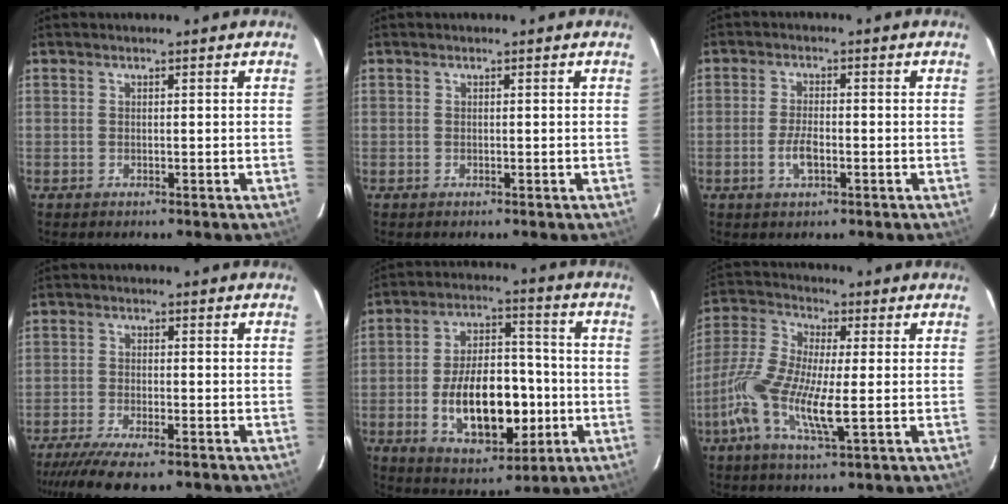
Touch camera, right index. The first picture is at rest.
{"total": 0.0}
{"total": 4.2, "force": [-1.5, 1.7, 3.5], "torque": [-0.073, -0.001, -0.028]}
{"total": 10.5, "force": [-8.4, 2.1, 5.9], "torque": [-0.140, -0.038, -0.147]}
{"total": 17.6, "force": [-4.1, 9.4, 14.2], "torque": [-0.262, 0.014, -0.046]}
{"total": 12.8, "force": [-2.7, 3.1, 12.1], "torque": [-0.262, -0.004, -0.065]}